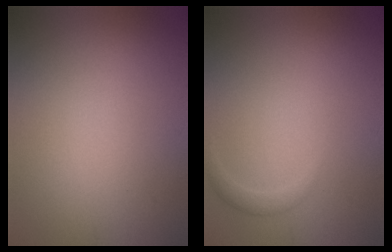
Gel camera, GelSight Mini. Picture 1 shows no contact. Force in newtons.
{"total": 1.0, "press": 1.0, "slide": 0.0}